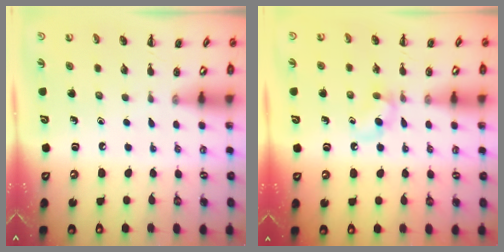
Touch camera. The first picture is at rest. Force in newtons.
{"total": 5.4, "press": 5.1, "slide": 1.7}